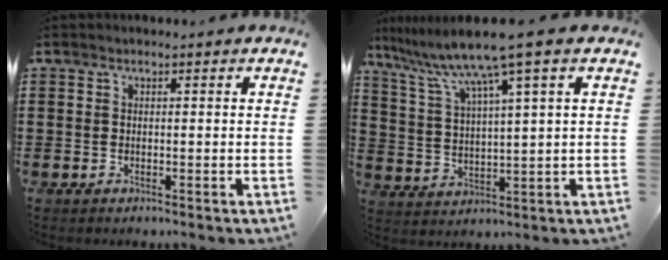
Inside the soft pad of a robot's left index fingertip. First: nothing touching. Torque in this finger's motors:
{"motor_torque": [1.11, -1.03, 0.61, 0.21]}